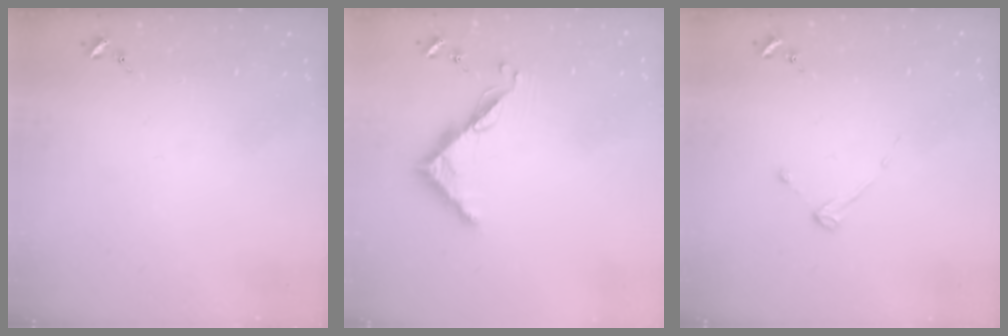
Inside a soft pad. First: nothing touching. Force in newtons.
{"total": 7.6, "press": 7.5, "slide": 0.6}
{"total": 2.6, "press": 2.5, "slide": 0.4}